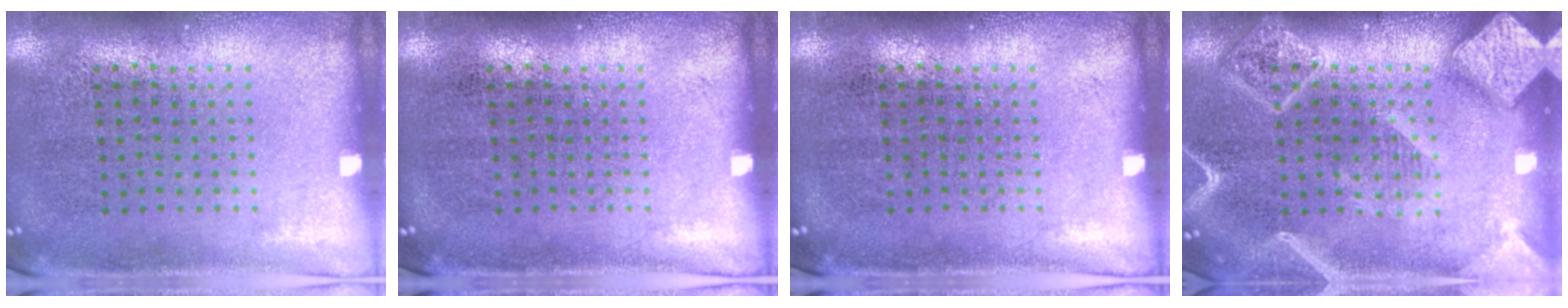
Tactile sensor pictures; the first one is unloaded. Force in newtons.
{"total": 0.0}
{"total": 0.0}
{"total": 2.8, "press": 2.8, "slide": 0.3}